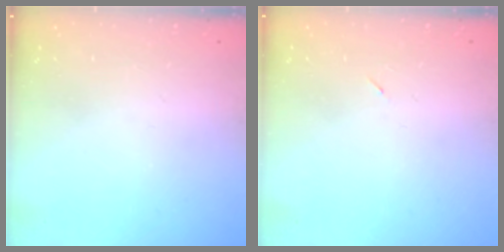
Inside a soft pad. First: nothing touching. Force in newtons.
{"total": 2.2, "press": 1.9, "slide": 1.2}